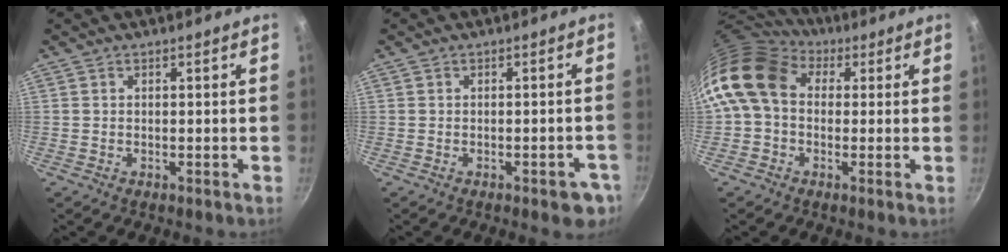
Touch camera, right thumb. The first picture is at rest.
{"total": 5.2, "force": [-2.4, 2.2, 4.0], "torque": [-0.027, 0.015, -0.022]}
{"total": 12.6, "force": [2.5, 9.7, 7.7], "torque": [-0.127, 0.014, 0.023]}